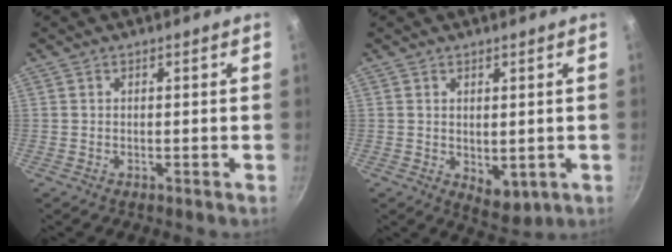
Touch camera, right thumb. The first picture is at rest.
{"total": 5.0, "force": [0.1, 3.0, 3.9], "torque": [-0.046, -0.016, 0.011]}